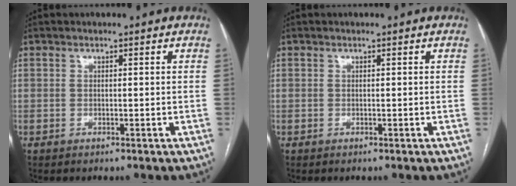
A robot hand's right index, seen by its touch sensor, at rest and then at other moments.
{"total": 0.0}